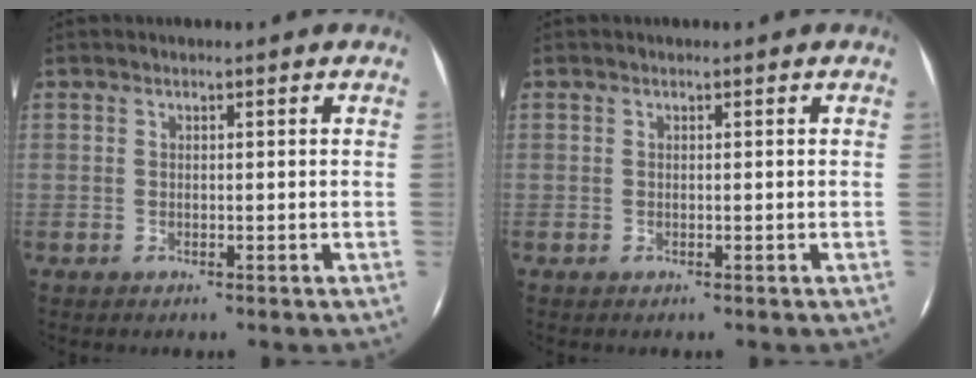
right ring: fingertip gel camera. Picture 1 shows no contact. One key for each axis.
{"total": 0.0}